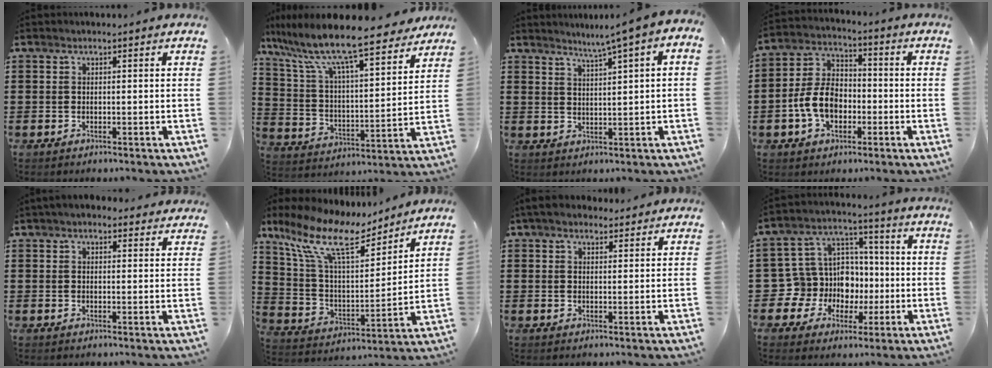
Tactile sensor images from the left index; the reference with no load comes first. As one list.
[{"total": 10.6, "force": [9.2, 0.4, 5.4], "torque": [-0.142, -0.059, 0.151]}, {"total": 2.7, "force": [1.8, -0.7, 1.9], "torque": [-0.040, -0.018, 0.027]}, {"total": 8.1, "force": [-2.5, 5.5, 5.4], "torque": [-0.132, 0.009, -0.053]}, {"total": 2.7, "force": [2.3, 1.2, 1.0], "torque": [-0.026, 0.003, 0.041]}, {"total": 12.7, "force": [9.5, 3.4, 7.7], "torque": [-0.184, -0.054, 0.165]}, {"total": 3.2, "force": [2.5, 1.6, 1.3], "torque": [-0.034, 0.008, 0.047]}, {"total": 11.3, "force": [-1.1, 10.7, 3.4], "torque": [-0.115, -0.004, -0.012]}]